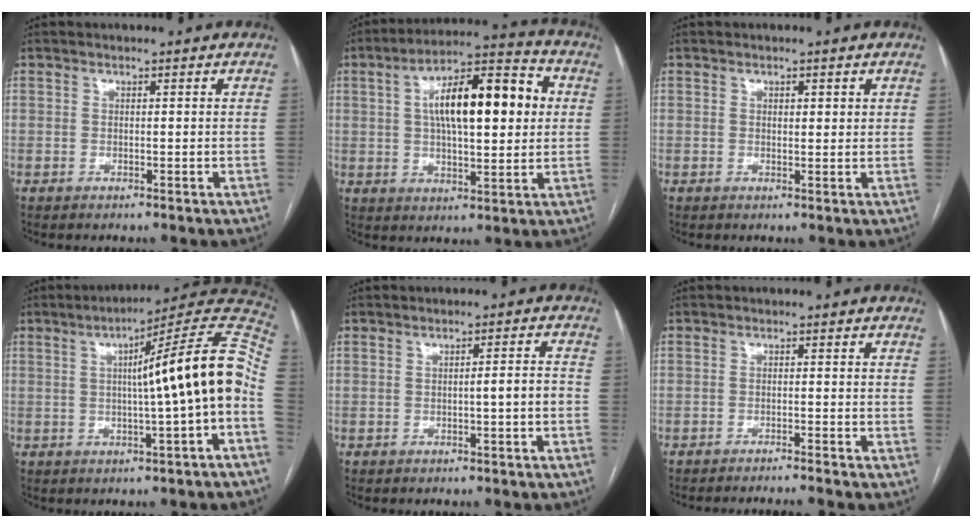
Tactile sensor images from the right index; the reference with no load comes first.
{"total": 16.4, "force": [3.0, 4.9, 15.3], "torque": [-0.251, 0.037, 0.043]}
{"total": 1.4, "force": [0.7, 0.5, 1.2], "torque": [-0.017, 0.000, 0.007]}
{"total": 16.1, "force": [-0.6, -0.6, 16.1], "torque": [-0.219, 0.035, -0.014]}
{"total": 2.7, "force": [-1.0, -0.3, 2.4], "torque": [-0.033, 0.005, -0.017]}
{"total": 4.8, "force": [-4.3, -1.9, 1.1], "torque": [-0.003, -0.003, -0.063]}